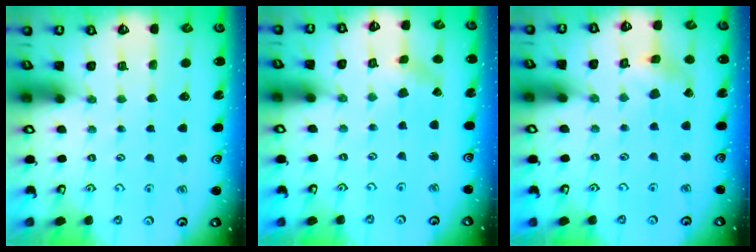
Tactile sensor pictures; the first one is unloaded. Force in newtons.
{"total": 1.0, "press": 1.0, "slide": 0.2}
{"total": 2.8, "press": 2.8, "slide": 0.5}